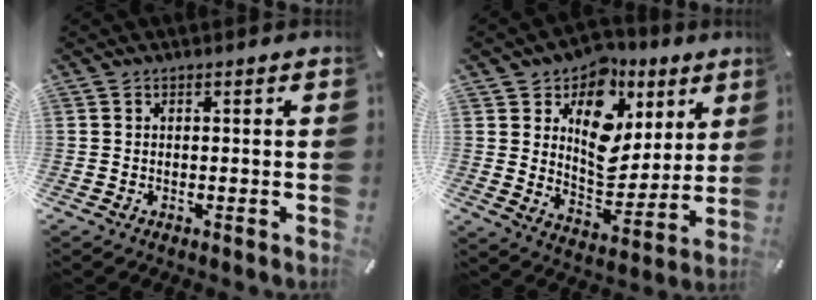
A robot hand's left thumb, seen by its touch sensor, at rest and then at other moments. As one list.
[{"total": 14.2, "force": [5.5, 10.9, 7.2], "torque": [-0.096, -0.044, 0.104]}]